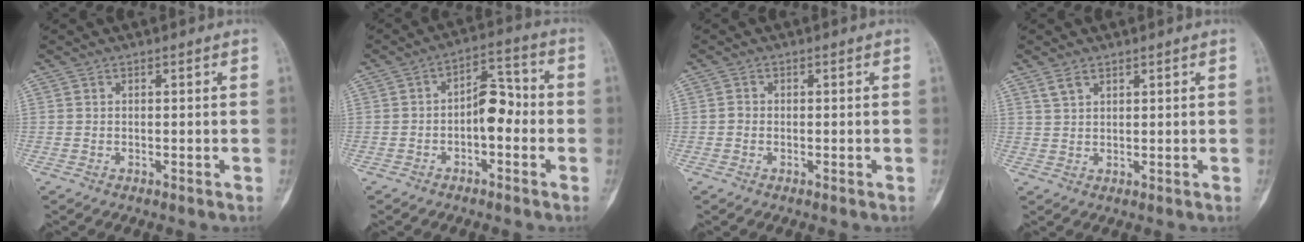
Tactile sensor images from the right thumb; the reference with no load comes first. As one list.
[{"total": 7.7, "force": [-1.4, 4.2, 6.2], "torque": [-0.074, 0.035, -0.033]}, {"total": 0.8, "force": [-0.2, 0.7, 0.3], "torque": [0.002, 0.004, -0.006]}, {"total": 1.5, "force": [1.0, 0.7, 0.7], "torque": [-0.013, 0.002, 0.021]}]